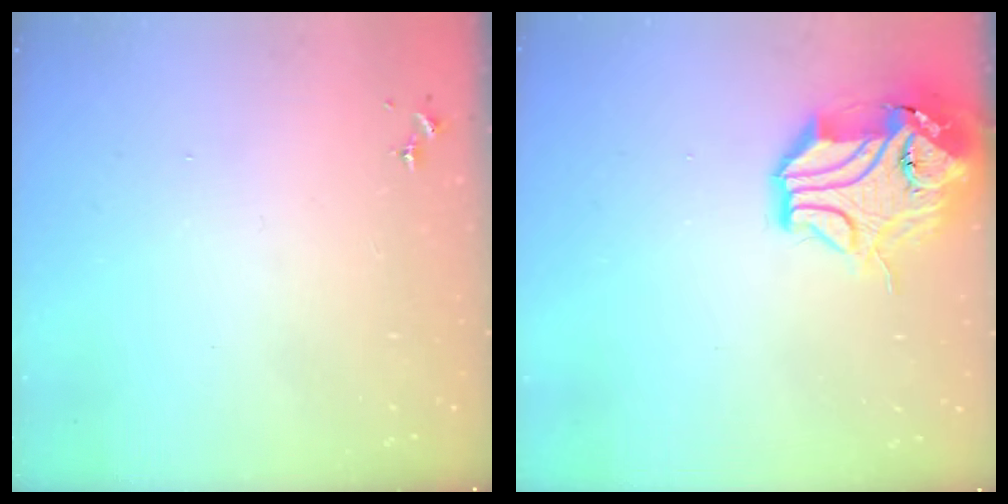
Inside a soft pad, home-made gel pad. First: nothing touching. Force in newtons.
{"total": 16.2, "press": 16.1, "slide": 2.2}